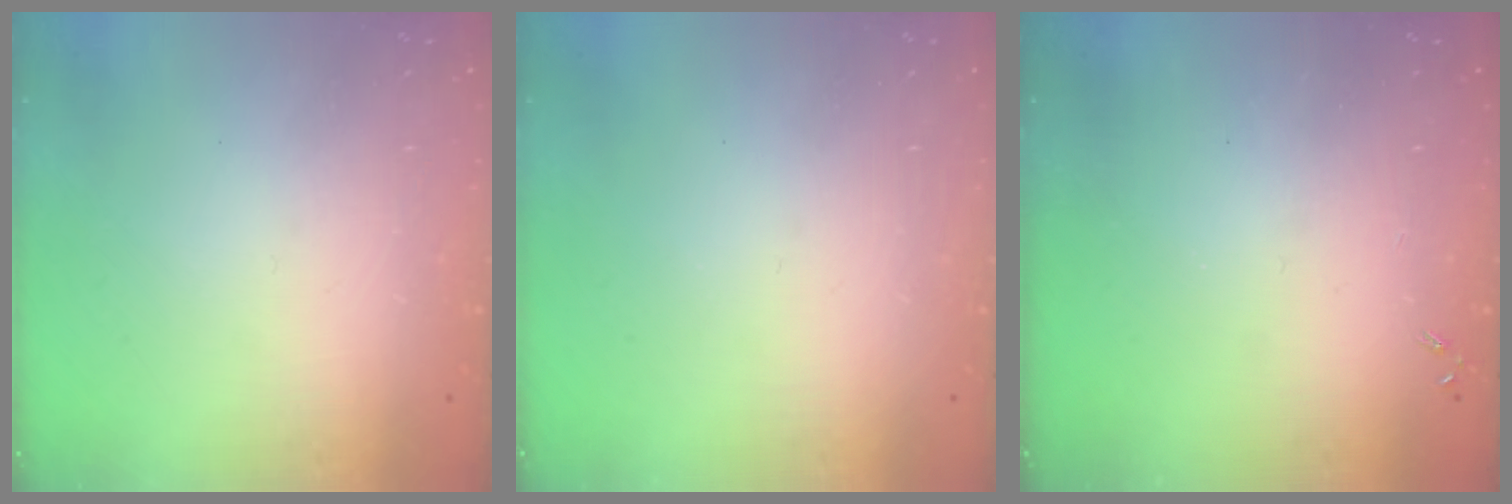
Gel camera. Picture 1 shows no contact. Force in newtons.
{"total": 0.0}
{"total": 0.0}